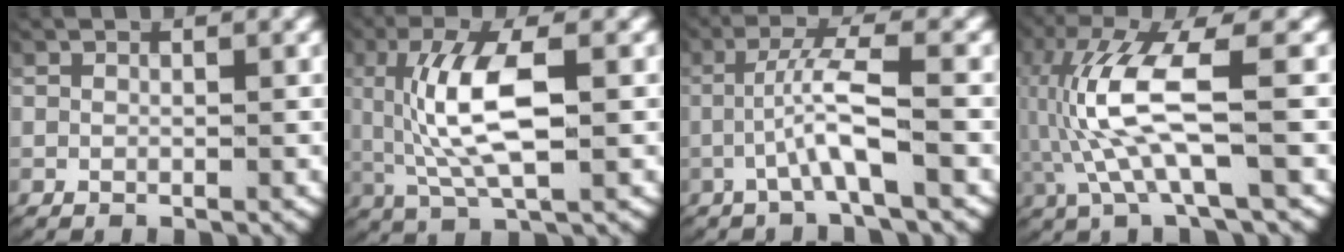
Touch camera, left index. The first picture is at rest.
{"total": 6.6, "force": [0.5, 2.3, 6.2], "torque": [-0.141, -0.005, 0.018]}
{"total": 4.3, "force": [-0.4, 0.9, 4.2], "torque": [-0.076, 0.009, -0.013]}
{"total": 7.3, "force": [-0.1, 2.5, 6.8], "torque": [-0.152, -0.003, 0.005]}